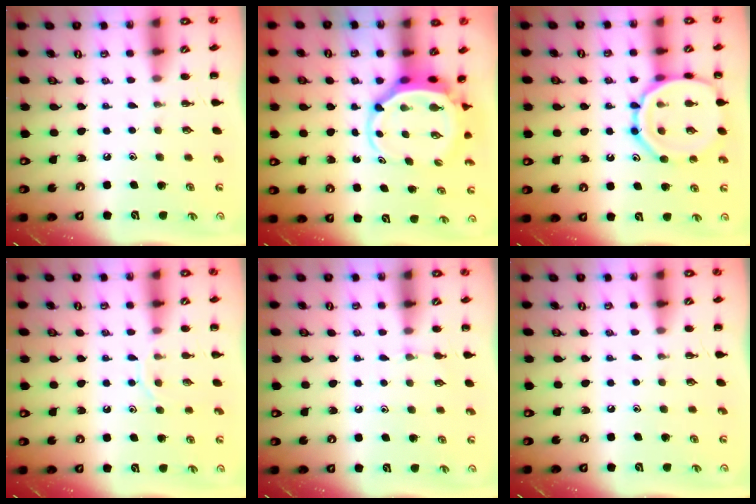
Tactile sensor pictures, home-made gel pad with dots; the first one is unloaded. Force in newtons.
{"total": 5.1, "press": 5.0, "slide": 1.0}
{"total": 15.3, "press": 15.2, "slide": 1.1}
{"total": 7.6, "press": 7.5, "slide": 1.2}
{"total": 3.4, "press": 3.2, "slide": 1.3}
{"total": 0.0}